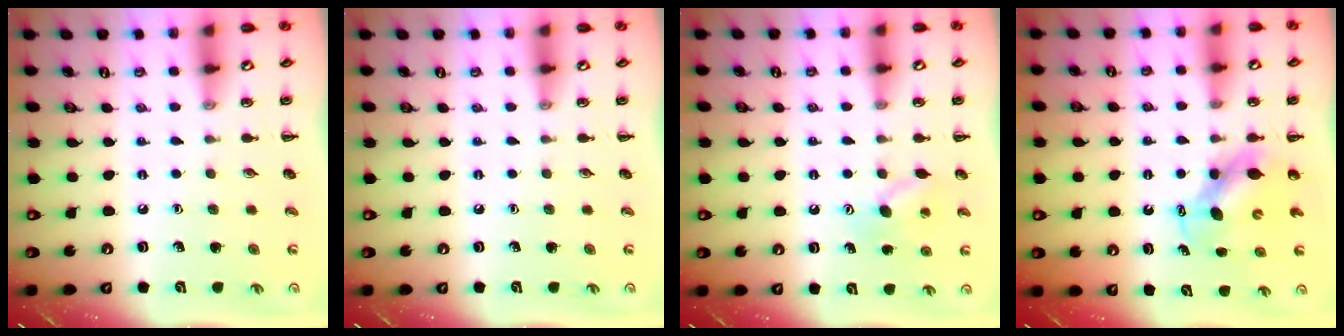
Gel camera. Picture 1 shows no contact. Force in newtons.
{"total": 0.0}
{"total": 8.5, "press": 8.4, "slide": 1.5}
{"total": 6.4, "press": 6.4, "slide": 0.8}